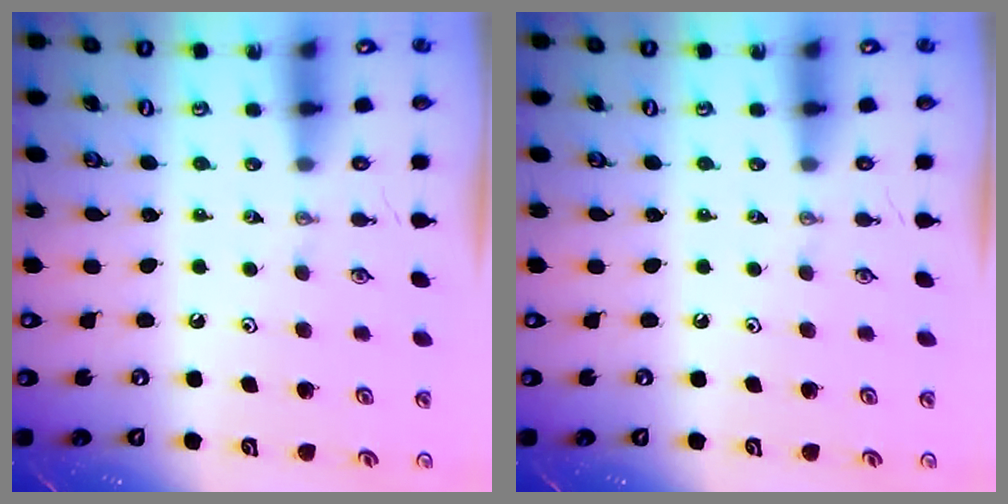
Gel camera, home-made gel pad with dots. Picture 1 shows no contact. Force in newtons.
{"total": 0.0}